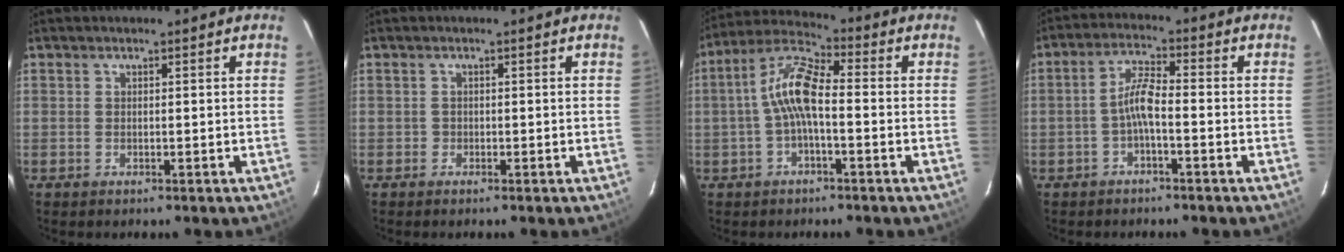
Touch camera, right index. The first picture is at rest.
{"total": 0.6, "force": [-0.4, 0.4, -0.1], "torque": [0.000, 0.000, -0.010]}
{"total": 8.4, "force": [-1.1, 2.7, 7.8], "torque": [-0.172, 0.023, -0.026]}
{"total": 4.4, "force": [-1.8, 0.8, 4.0], "torque": [-0.085, 0.014, -0.035]}